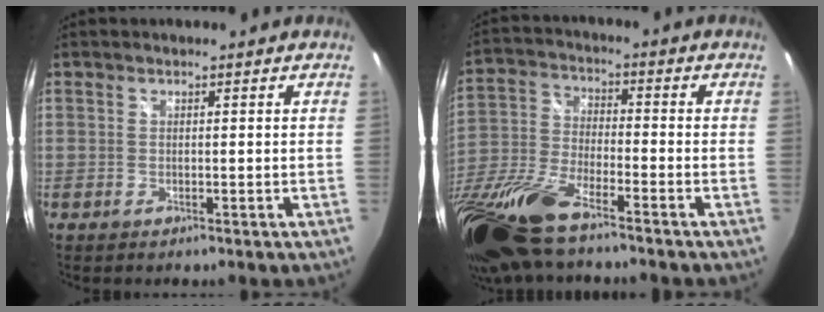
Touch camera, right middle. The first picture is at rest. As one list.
[{"total": 19.1, "force": [-13.6, 5.1, 12.3], "torque": [-0.277, -0.046, -0.268]}]